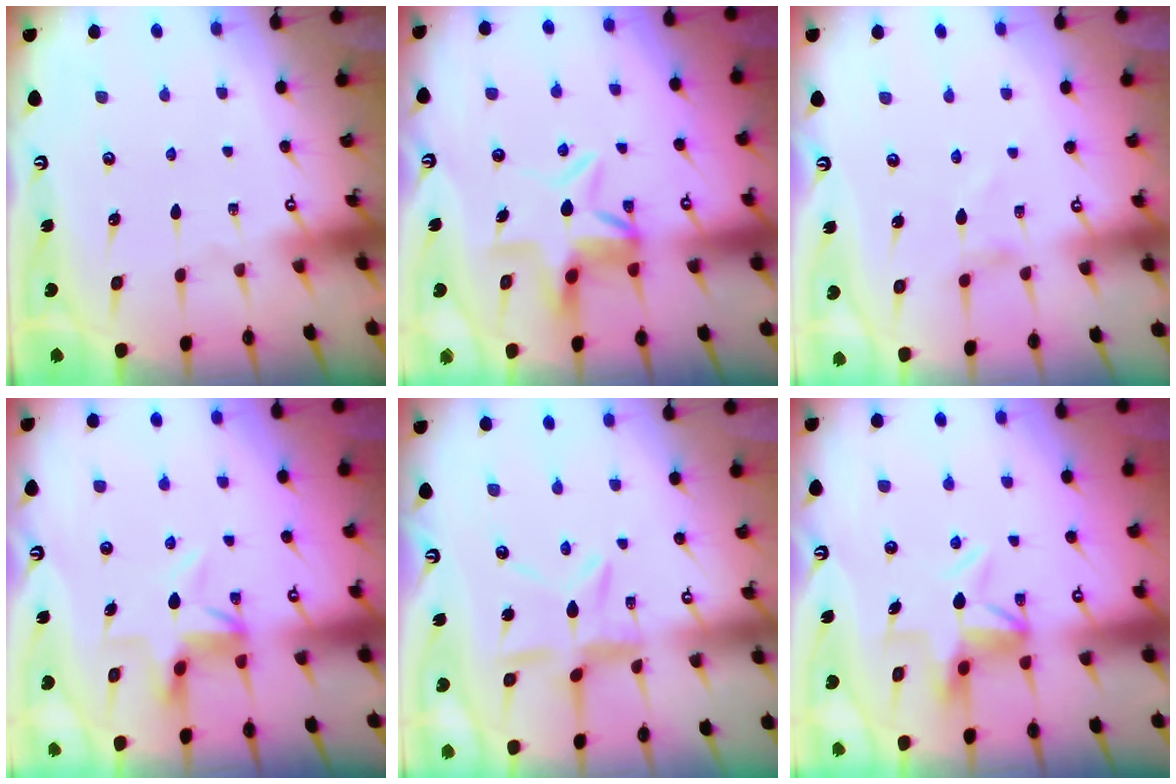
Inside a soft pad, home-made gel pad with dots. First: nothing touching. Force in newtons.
{"total": 7.4, "press": 7.4, "slide": 0.6}
{"total": 0.5, "press": 0.5, "slide": 0.2}
{"total": 3.9, "press": 3.9, "slide": 0.4}
{"total": 9.1, "press": 9.0, "slide": 0.7}
{"total": 6.3, "press": 6.3, "slide": 0.3}